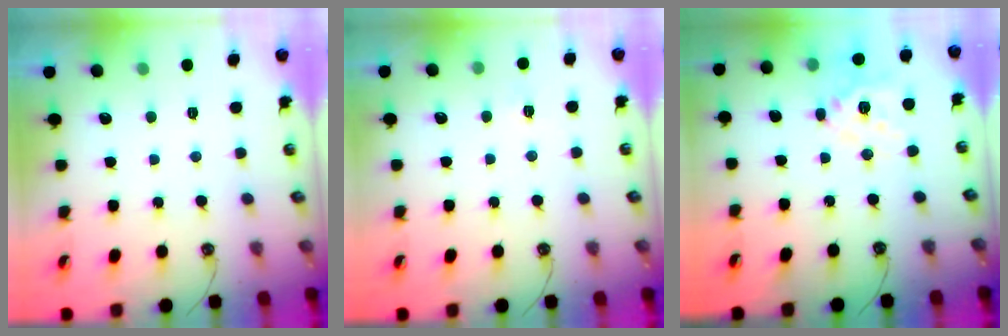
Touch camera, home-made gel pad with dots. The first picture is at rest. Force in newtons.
{"total": 2.7, "press": 2.6, "slide": 0.4}
{"total": 16.5, "press": 16.2, "slide": 2.9}